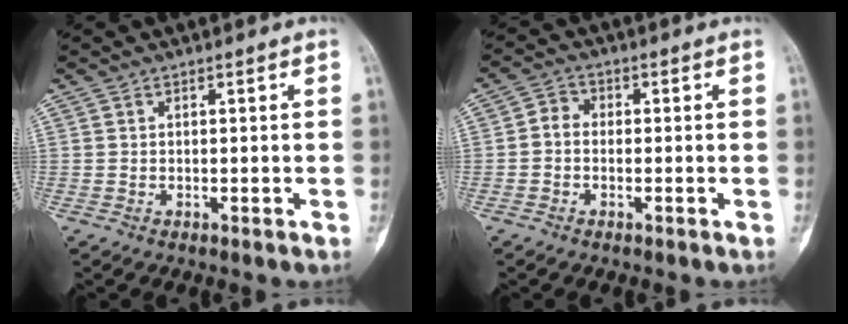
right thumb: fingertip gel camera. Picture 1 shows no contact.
{"total": 3.2, "force": [-0.6, 2.6, 1.8], "torque": [-0.020, 0.010, -0.024]}